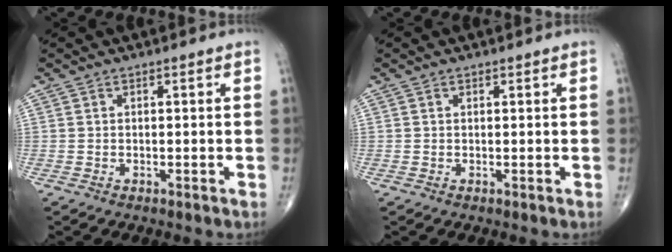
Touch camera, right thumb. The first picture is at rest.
{"total": 0.0}